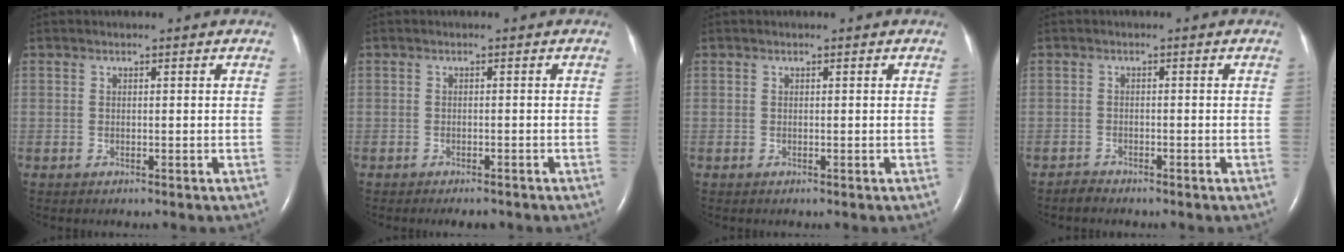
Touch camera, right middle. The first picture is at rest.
{"total": 2.1, "force": [-1.8, 0.6, 1.0], "torque": [-0.014, -0.003, -0.020]}
{"total": 0.0}
{"total": 1.1, "force": [-1.0, 0.2, -0.1], "torque": [-0.001, -0.003, -0.020]}